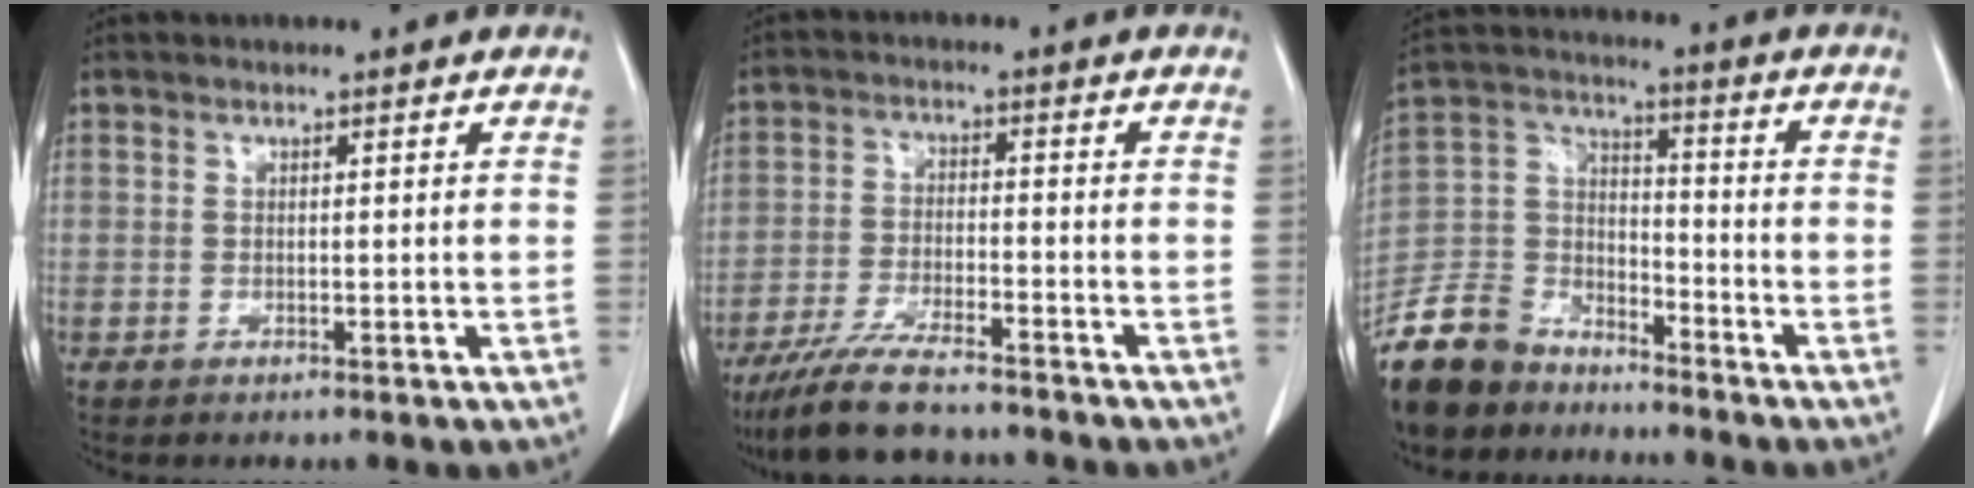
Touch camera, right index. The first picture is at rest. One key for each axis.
{"total": 9.9, "fx": -8.5, "fy": 1.2, "fz": 4.9, "tx": -0.091, "ty": -0.029, "tz": -0.143}
{"total": 11.2, "fx": -9.7, "fy": 5.2, "fz": 2.2, "tx": -0.065, "ty": 0.014, "tz": -0.191}